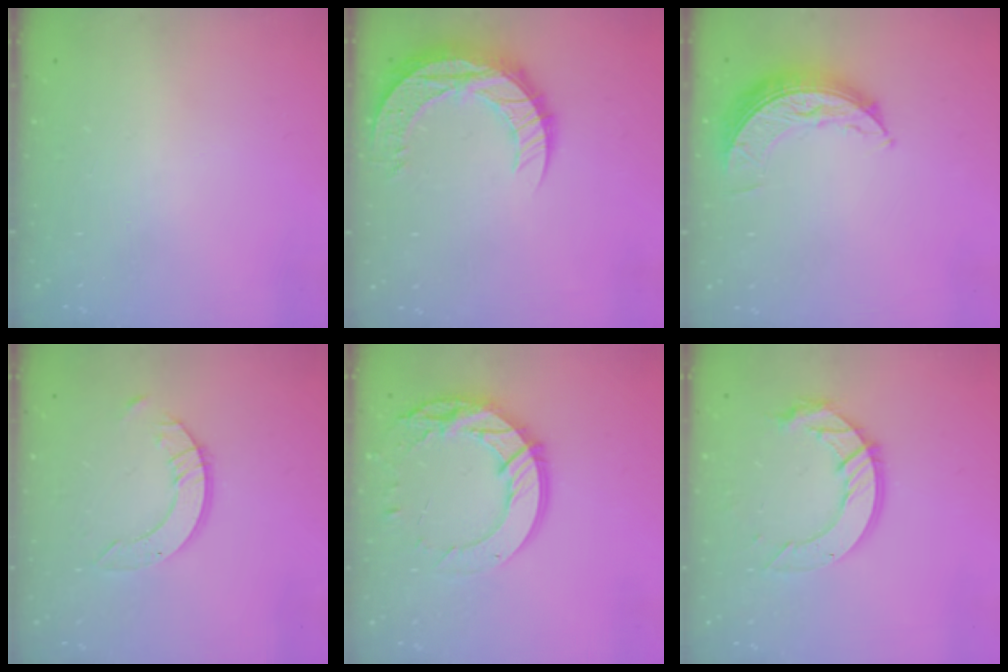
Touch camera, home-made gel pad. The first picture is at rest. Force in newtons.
{"total": 12.8, "press": 12.8, "slide": 0.9}
{"total": 7.9, "press": 7.9, "slide": 0.6}
{"total": 6.1, "press": 6.1, "slide": 0.6}
{"total": 16.8, "press": 16.8, "slide": 1.4}
{"total": 12.3, "press": 12.2, "slide": 1.2}